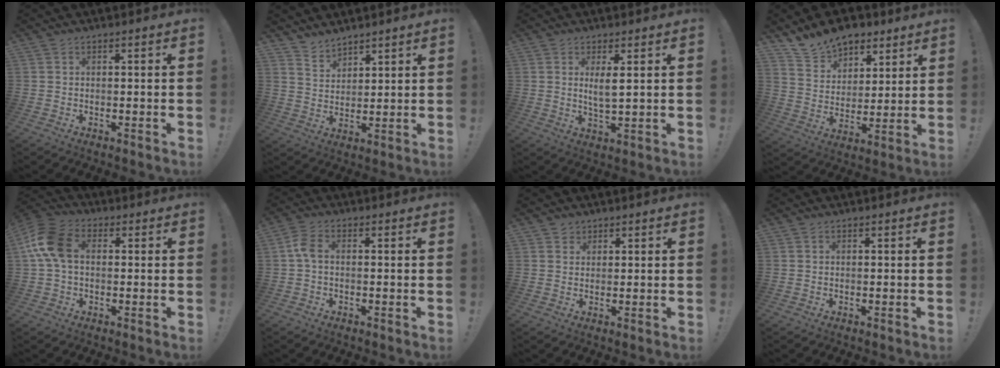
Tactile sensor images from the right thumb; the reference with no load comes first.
{"total": 5.4, "force": [4.9, 2.1, 0.4], "torque": [-0.021, -0.036, 0.097]}
{"total": 4.6, "force": [1.8, 0.9, 4.2], "torque": [-0.070, -0.011, 0.029]}
{"total": 12.8, "force": [10.3, 7.1, 2.9], "torque": [-0.065, -0.075, 0.199]}
{"total": 12.0, "force": [1.5, 8.0, 8.9], "torque": [-0.178, 0.014, 0.034]}
{"total": 4.5, "force": [-0.2, 2.4, 3.7], "torque": [-0.073, 0.011, -0.002]}
{"total": 2.2, "force": [1.5, 1.6, 0.3], "torque": [0.001, -0.008, 0.025]}
{"total": 0.0}